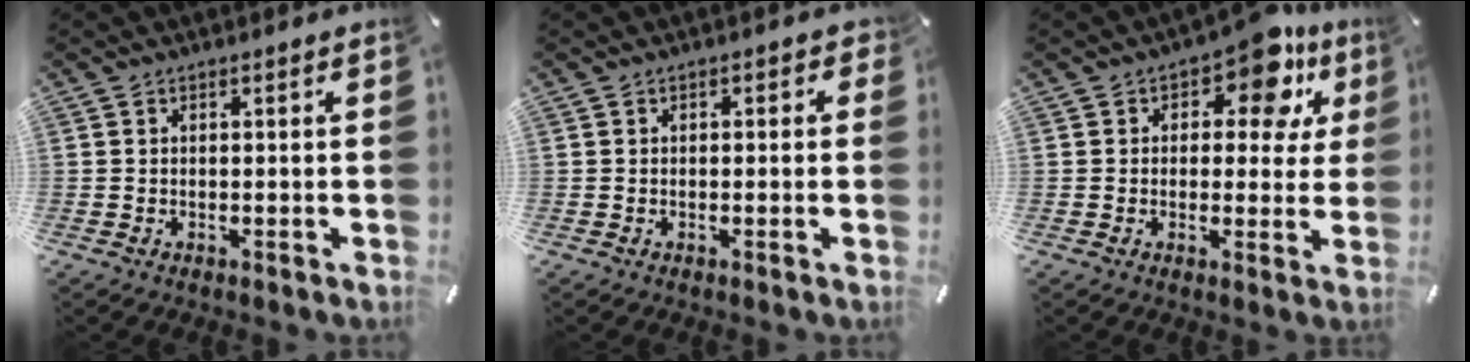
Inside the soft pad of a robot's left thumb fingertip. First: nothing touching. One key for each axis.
{"total": 1.1, "fx": -0.3, "fy": 0.9, "fz": 0.5, "tx": -0.001, "ty": 0.002, "tz": -0.008}
{"total": 11.5, "fx": 6.3, "fy": 6.0, "fz": 7.6, "tx": -0.092, "ty": -0.039, "tz": 0.103}